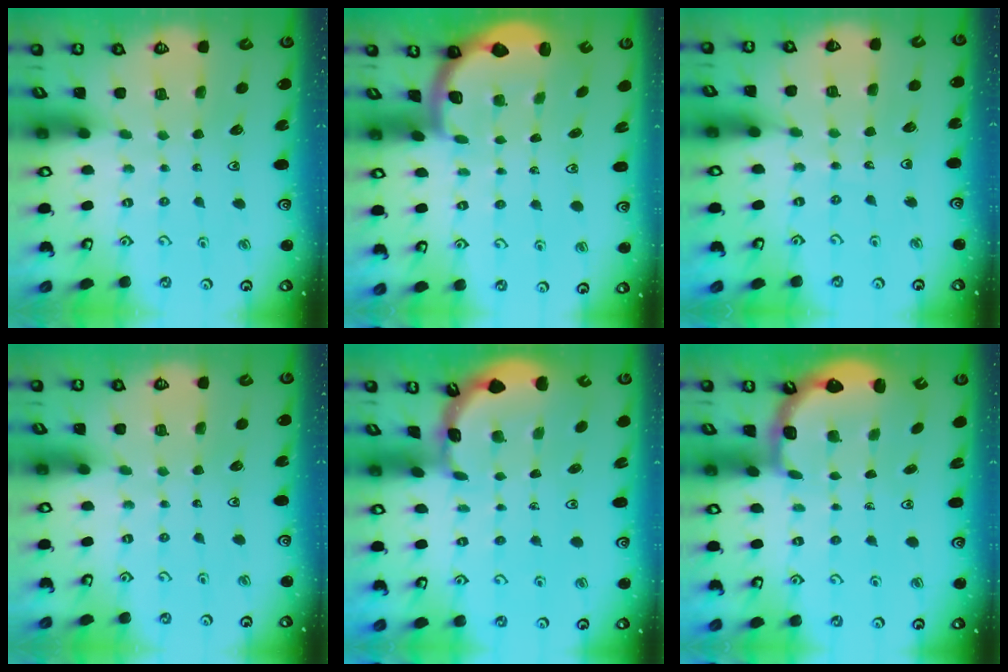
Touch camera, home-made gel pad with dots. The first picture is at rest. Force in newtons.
{"total": 2.0, "press": 2.0, "slide": 0.5}
{"total": 5.4, "press": 4.7, "slide": 2.7}
{"total": 0.0}
{"total": 1.7, "press": 1.7, "slide": 0.1}
{"total": 2.6, "press": 2.2, "slide": 1.4}